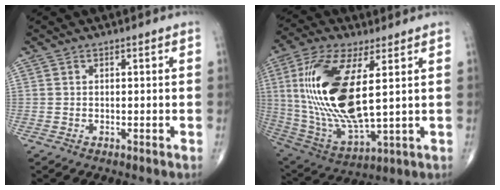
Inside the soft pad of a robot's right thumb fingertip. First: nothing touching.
{"total": 21.6, "force": [3.8, 8.0, 19.7], "torque": [-0.417, -0.031, 0.079]}